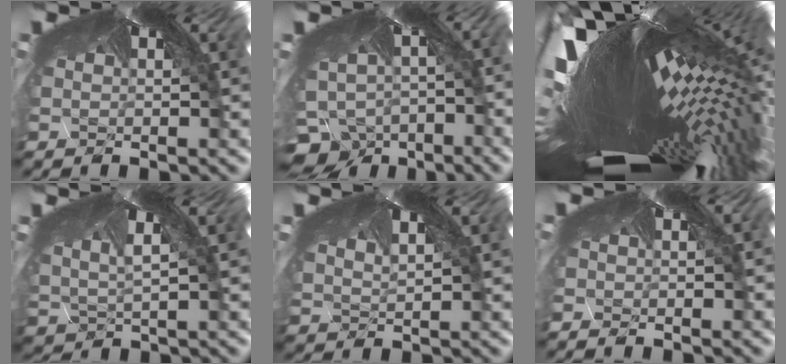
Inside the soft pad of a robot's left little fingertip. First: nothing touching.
{"total": 9.8, "force": [-9.5, 2.6, -0.4], "torque": [-0.010, -0.091, -0.128]}
{"total": 8.4, "force": [-7.5, -1.7, 3.3], "torque": [-0.102, -0.090, -0.089]}
{"total": 1.7, "force": [-1.5, 0.7, -0.1], "torque": [-0.032, -0.021, 0.009]}
{"total": 1.0, "force": [0.1, 0.8, 0.6], "torque": [-0.032, -0.005, 0.018]}
{"total": 1.3, "force": [-0.7, -0.8, -0.7], "torque": [0.013, -0.002, -0.008]}